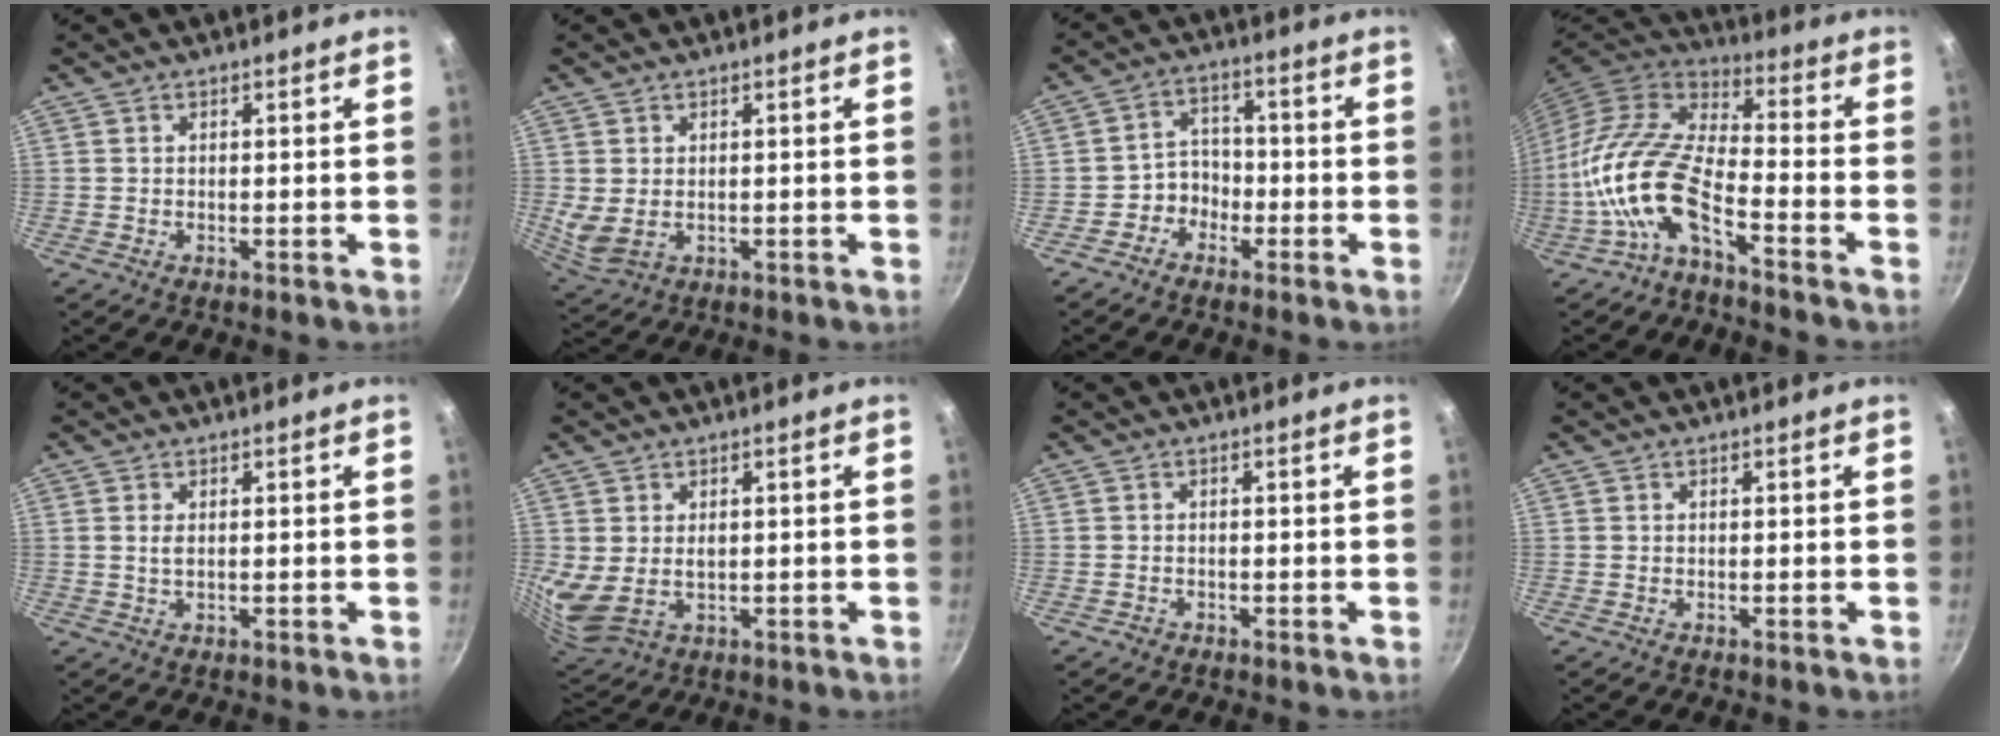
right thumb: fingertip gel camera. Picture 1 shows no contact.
{"total": 4.4, "force": [0.8, 3.1, 3.1], "torque": [-0.056, -0.013, 0.026]}
{"total": 4.8, "force": [-2.4, 4.0, 1.4], "torque": [0.018, 0.035, -0.045]}
{"total": 14.9, "force": [-6.2, 6.3, 12.0], "torque": [-0.234, 0.053, -0.135]}
{"total": 1.8, "force": [0.4, 0.9, 1.5], "torque": [-0.028, -0.001, 0.007]}
{"total": 7.0, "force": [1.0, 4.9, 5.0], "torque": [-0.086, -0.023, 0.034]}
{"total": 1.1, "force": [-0.6, 0.8, 0.3], "torque": [-0.008, 0.007, -0.006]}
{"total": 0.0}